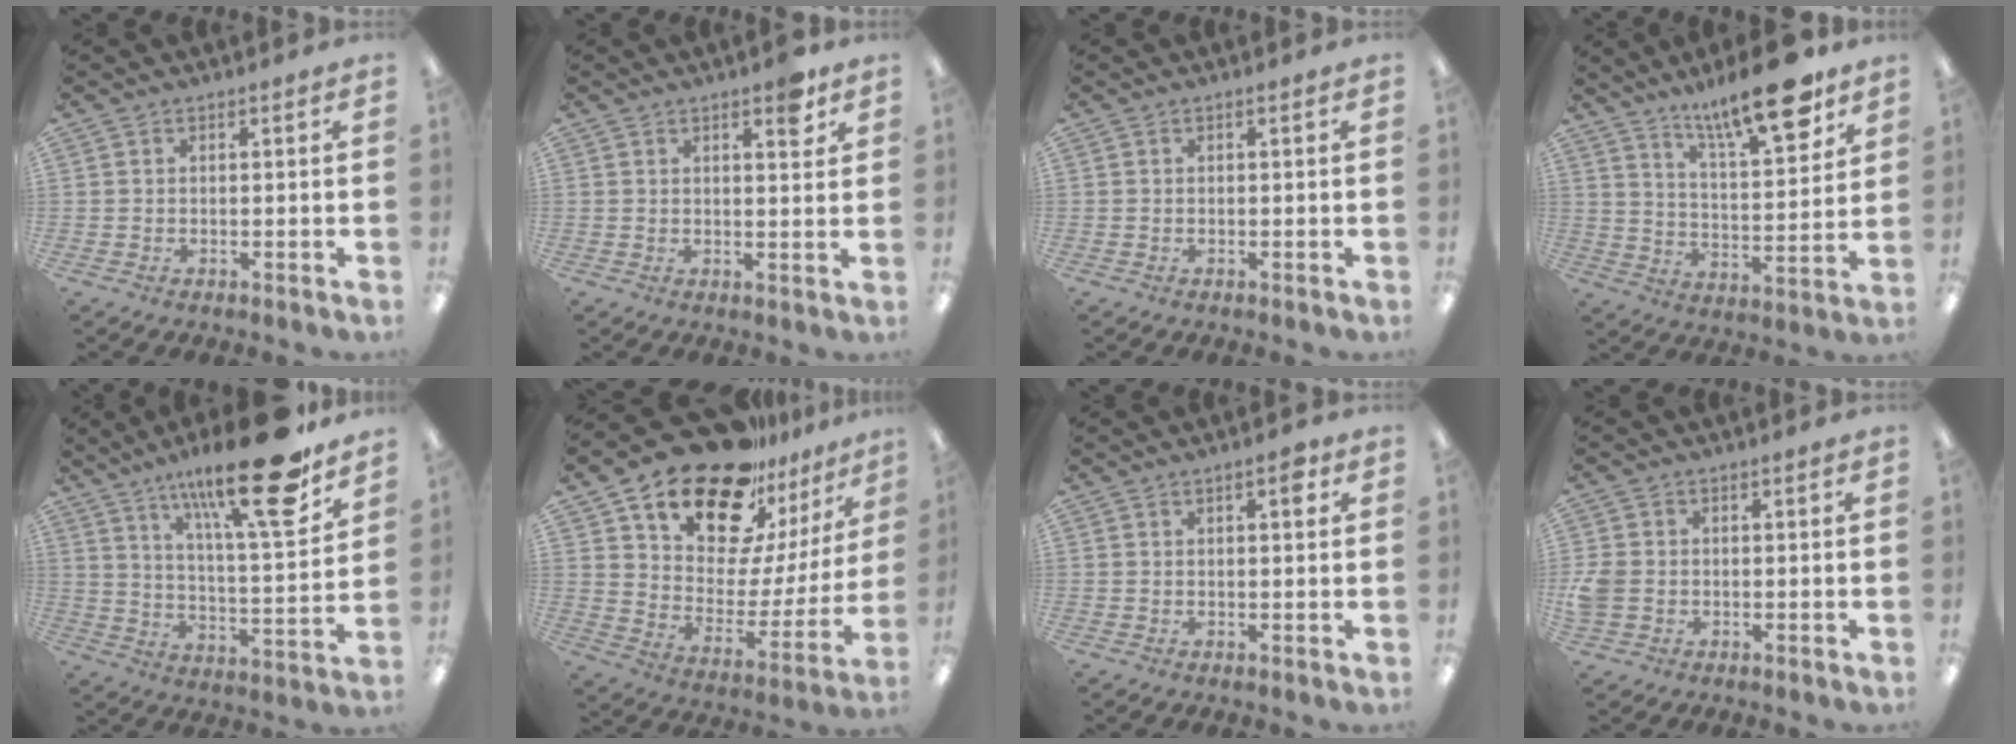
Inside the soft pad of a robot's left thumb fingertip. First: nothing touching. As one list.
[{"total": 4.9, "force": [3.3, 1.7, 3.2], "torque": [-0.030, -0.016, 0.050]}, {"total": 0.0}, {"total": 18.3, "force": [13.2, 5.1, 11.6], "torque": [-0.173, -0.079, 0.212]}, {"total": 23.2, "force": [15.8, 5.1, 16.2], "torque": [-0.258, -0.095, 0.249]}, {"total": 22.9, "force": [18.3, 10.4, 9.0], "torque": [-0.152, -0.127, 0.323]}, {"total": 3.3, "force": [1.6, 1.1, 2.7], "torque": [-0.032, -0.004, 0.020]}, {"total": 4.7, "force": [-0.5, 4.0, 2.4], "torque": [-0.055, 0.006, -0.008]}]